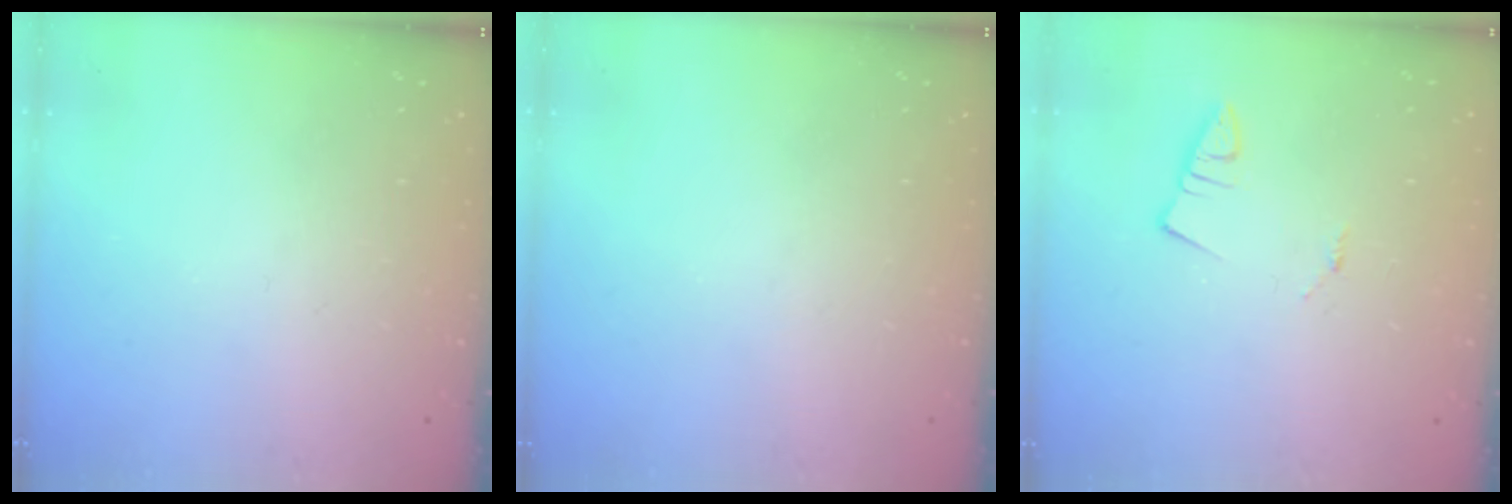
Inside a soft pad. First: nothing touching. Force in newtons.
{"total": 0.0}
{"total": 1.0, "press": 1.0, "slide": 0.1}